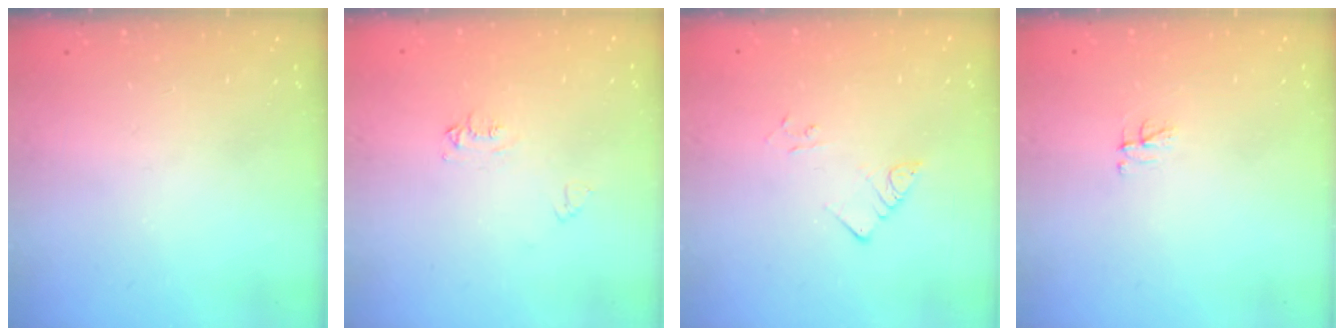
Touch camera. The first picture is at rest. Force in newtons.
{"total": 5.0, "press": 5.0, "slide": 0.6}
{"total": 2.2, "press": 2.2, "slide": 0.2}
{"total": 3.1, "press": 3.1, "slide": 0.4}